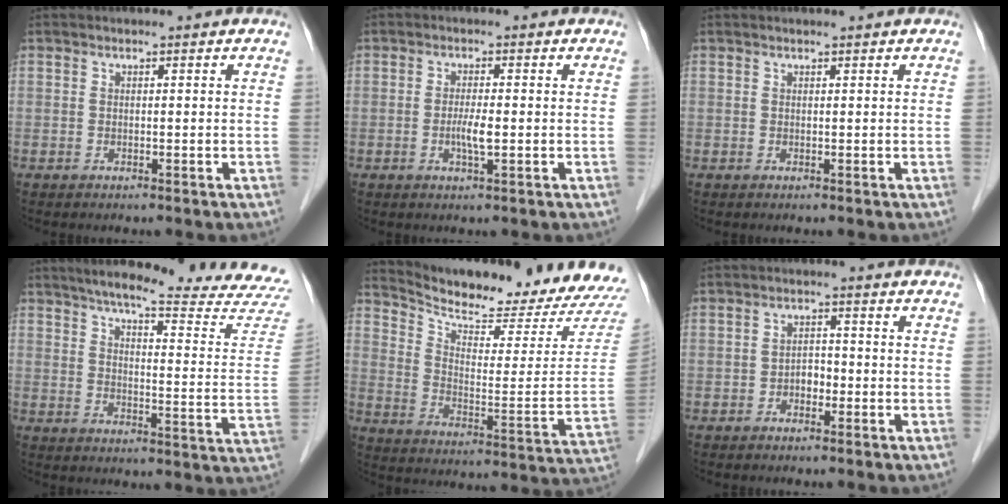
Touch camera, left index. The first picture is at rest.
{"total": 2.7, "force": [-0.5, 0.2, 2.6], "torque": [-0.052, -0.004, -0.009]}
{"total": 1.4, "force": [1.2, 0.0, 0.7], "torque": [-0.007, 0.016, 0.019]}
{"total": 22.1, "force": [20.5, -0.2, 8.3], "torque": [-0.113, -0.091, 0.246]}
{"total": 20.2, "force": [19.5, 0.4, 5.2], "torque": [-0.096, -0.092, 0.266]}
{"total": 2.1, "force": [-1.0, 1.3, 1.3], "torque": [-0.016, 0.007, -0.018]}